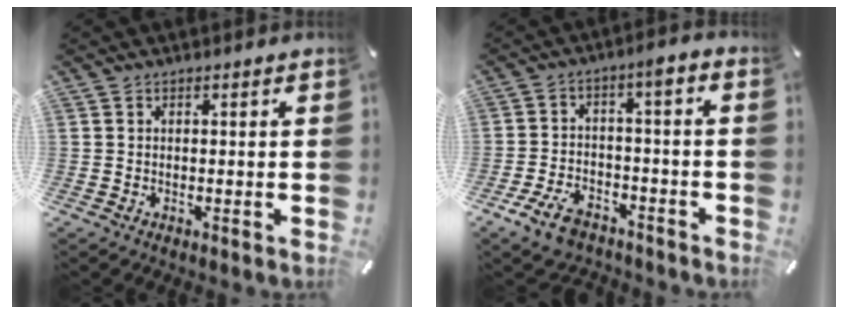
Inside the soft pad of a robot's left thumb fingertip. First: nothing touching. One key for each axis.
{"total": 9.2, "fx": -5.2, "fy": 4.9, "fz": 5.9, "tx": -0.112, "ty": 0.038, "tz": -0.096}